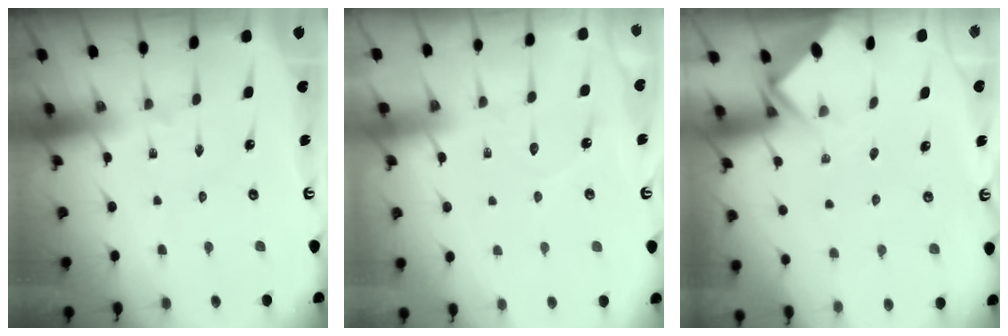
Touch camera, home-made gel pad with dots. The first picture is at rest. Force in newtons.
{"total": 5.8, "press": 5.8, "slide": 0.5}
{"total": 2.7, "press": 2.7, "slide": 0.2}